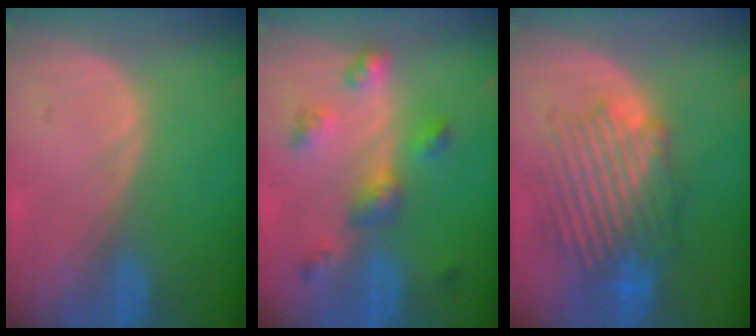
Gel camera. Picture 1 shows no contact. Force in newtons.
{"total": 5.6, "press": 5.6, "slide": 0.6}
{"total": 9.7, "press": 9.0, "slide": 3.6}